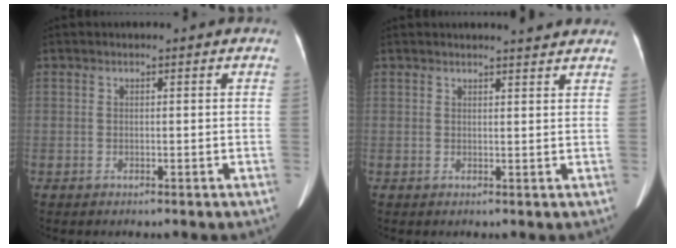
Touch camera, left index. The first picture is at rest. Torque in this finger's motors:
{"motor_torque": [-1.05, 1.09, -0.40, -0.02]}